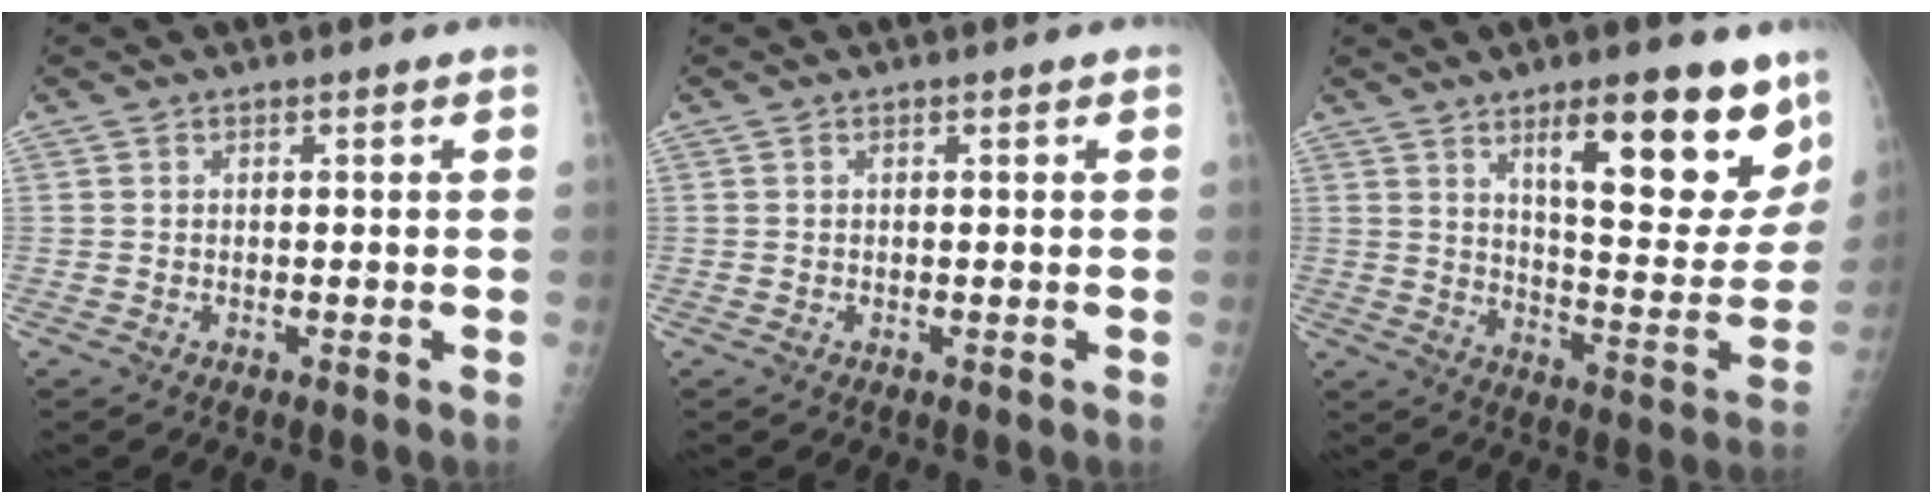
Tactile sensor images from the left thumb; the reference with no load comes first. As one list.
[{"total": 0.0}, {"total": 19.3, "force": [11.6, 5.8, 14.4], "torque": [-0.154, -0.072, 0.177]}]